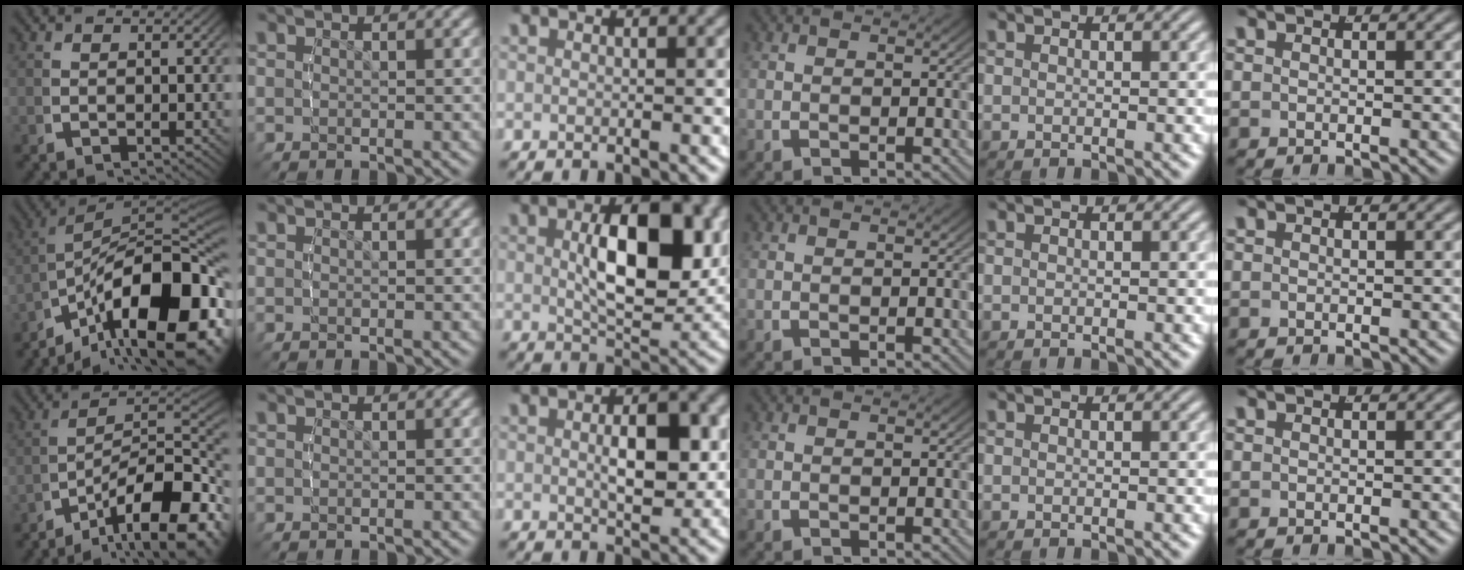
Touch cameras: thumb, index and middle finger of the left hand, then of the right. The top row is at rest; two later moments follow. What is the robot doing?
{"motion": "lift_and_place", "object": "glue stick"}